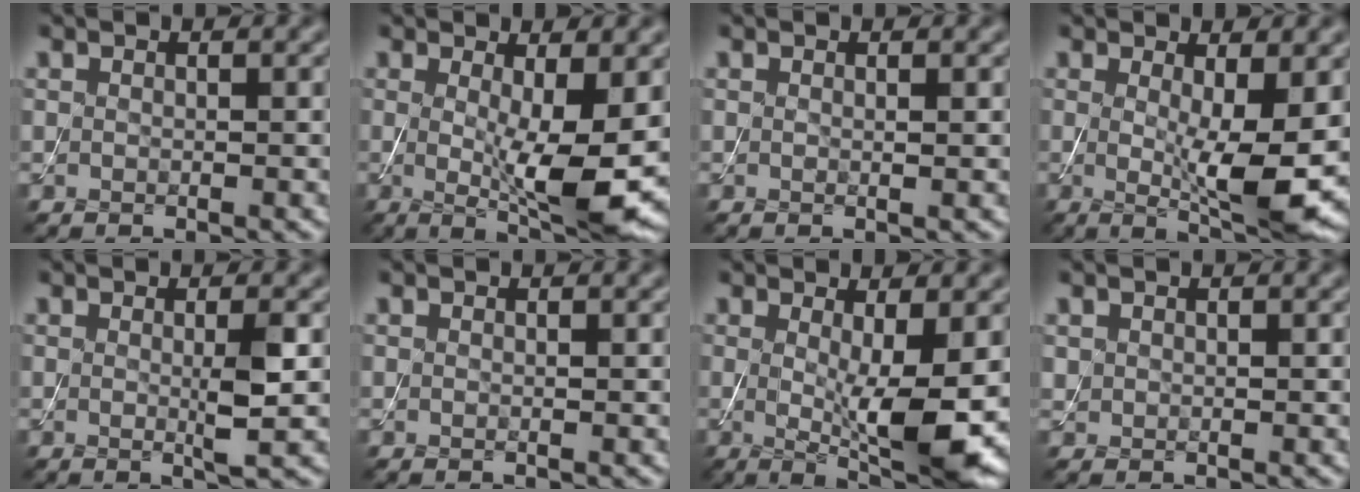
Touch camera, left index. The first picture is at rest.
{"total": 7.2, "force": [-0.2, 1.6, 7.0], "torque": [-0.106, -0.021, 0.005]}
{"total": 0.6, "force": [0.1, 0.0, 0.6], "torque": [-0.007, -0.001, 0.000]}
{"total": 6.4, "force": [0.0, 1.4, 6.3], "torque": [-0.096, -0.021, 0.006]}
{"total": 2.5, "force": [0.0, 0.2, 2.5], "torque": [-0.044, -0.008, -0.001]}
{"total": 0.0}
{"total": 6.7, "force": [-0.3, 1.4, 6.6], "torque": [-0.101, -0.019, 0.003]}
{"total": 0.6, "force": [0.3, 0.5, 0.0], "torque": [0.002, -0.002, 0.008]}